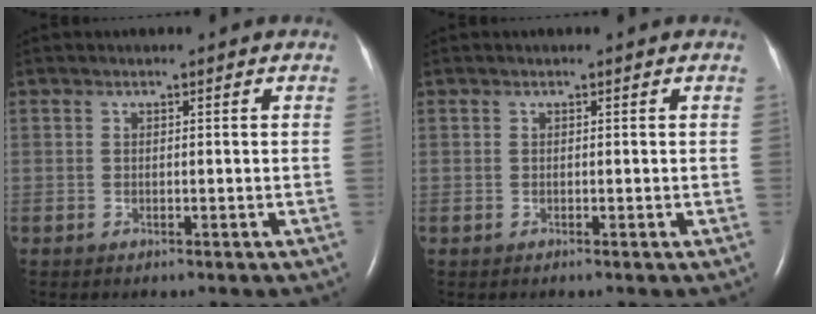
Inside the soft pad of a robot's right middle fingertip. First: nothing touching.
{"total": 0.0}